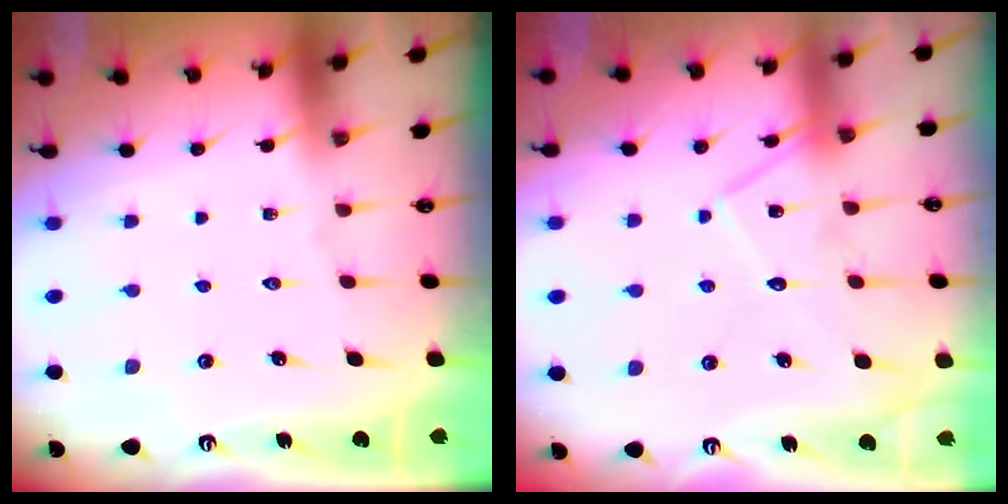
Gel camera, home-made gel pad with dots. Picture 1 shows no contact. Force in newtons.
{"total": 13.5, "press": 13.5, "slide": 1.0}